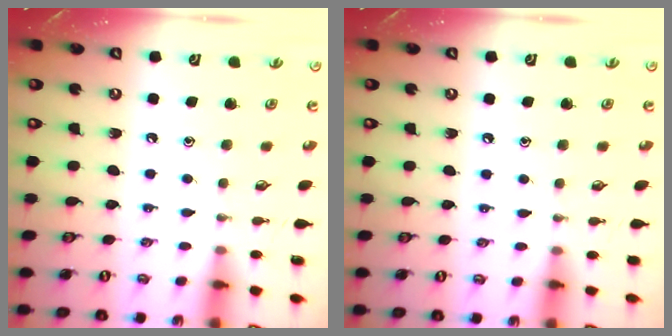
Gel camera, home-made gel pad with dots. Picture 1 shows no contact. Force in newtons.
{"total": 3.8, "press": 3.8, "slide": 0.6}